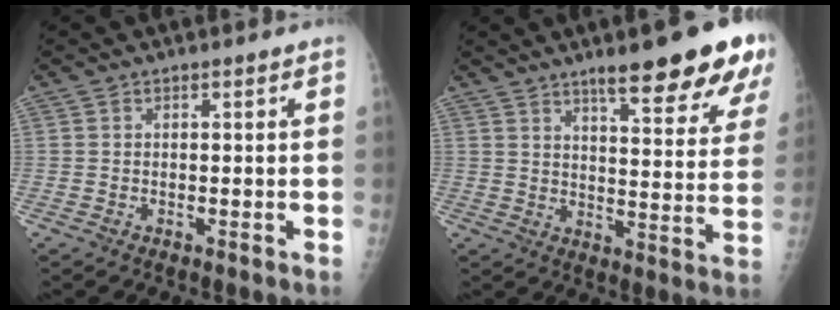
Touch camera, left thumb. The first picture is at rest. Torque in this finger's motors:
{"motor_torque": [0.34, 0.10, 1.02, -0.71, 0.07]}